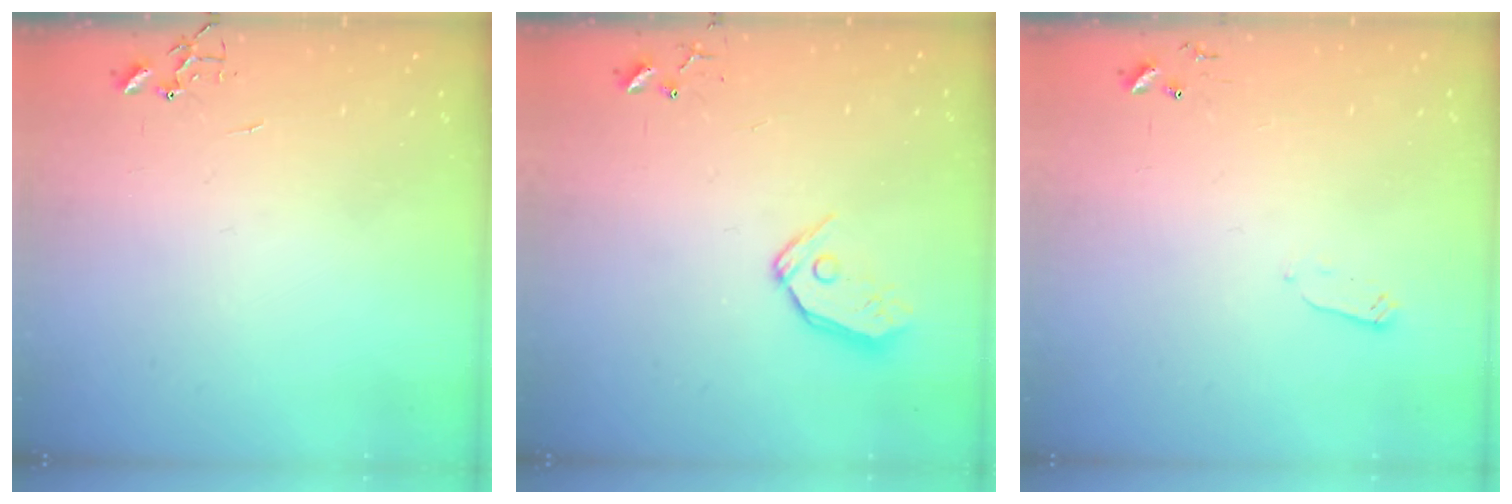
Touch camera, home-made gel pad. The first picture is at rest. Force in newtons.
{"total": 8.3, "press": 8.2, "slide": 0.7}
{"total": 2.4, "press": 2.4, "slide": 0.4}